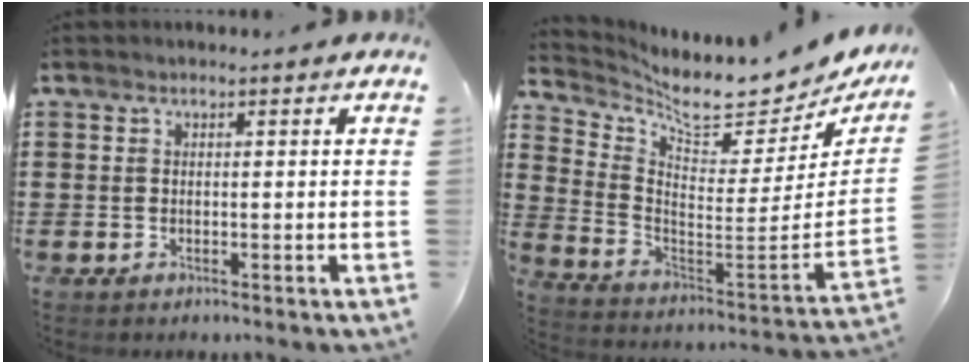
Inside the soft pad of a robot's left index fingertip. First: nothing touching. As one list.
[{"total": 7.3, "force": [6.5, 0.9, 3.3], "torque": [-0.076, -0.075, 0.101]}]